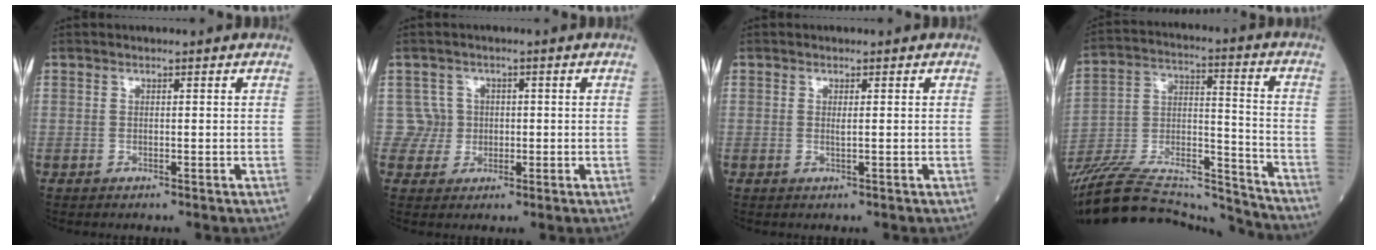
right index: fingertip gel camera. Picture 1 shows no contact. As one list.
[{"total": 3.9, "force": [0.0, 3.9, -0.3], "torque": [0.019, 0.014, 0.002]}, {"total": 1.3, "force": [0.0, 0.3, 1.2], "torque": [-0.032, -0.004, 0.002]}, {"total": 26.1, "force": [-24.3, 3.4, 8.9], "torque": [-0.193, -0.004, -0.398]}]